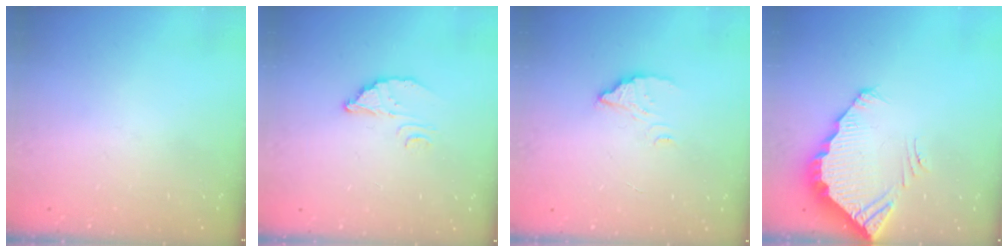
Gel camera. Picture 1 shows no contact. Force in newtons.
{"total": 3.6, "press": 3.6, "slide": 0.2}
{"total": 2.9, "press": 2.9, "slide": 0.1}
{"total": 3.9, "press": 3.9, "slide": 0.3}